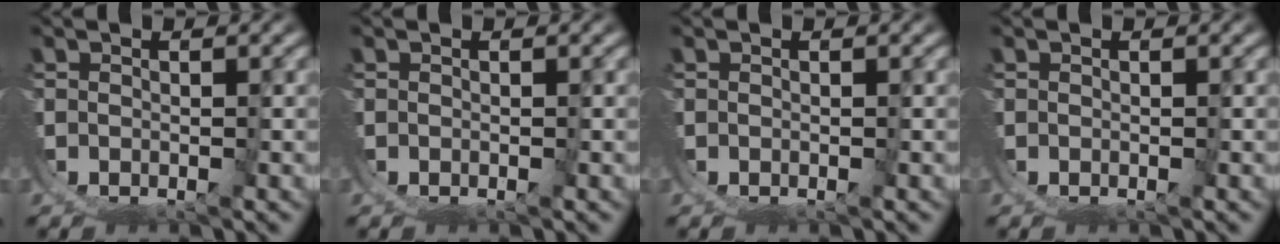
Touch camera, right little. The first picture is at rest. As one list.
[{"total": 0.0}, {"total": 0.0}, {"total": 0.0}]